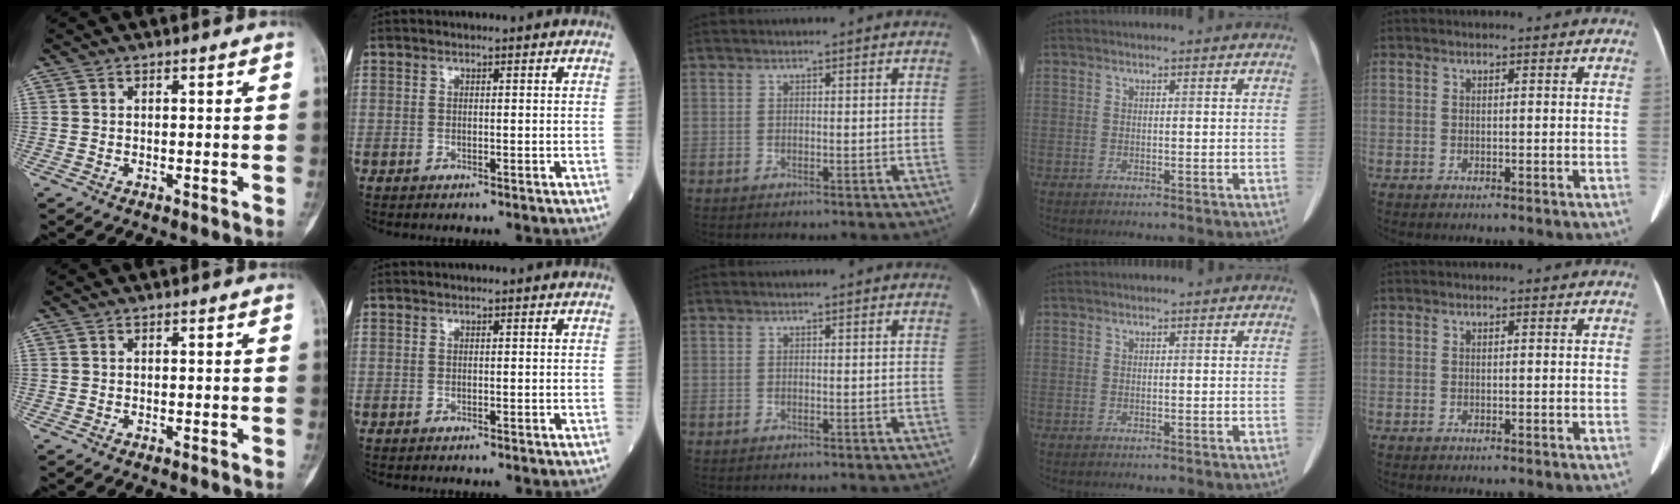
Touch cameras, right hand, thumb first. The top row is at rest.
{}